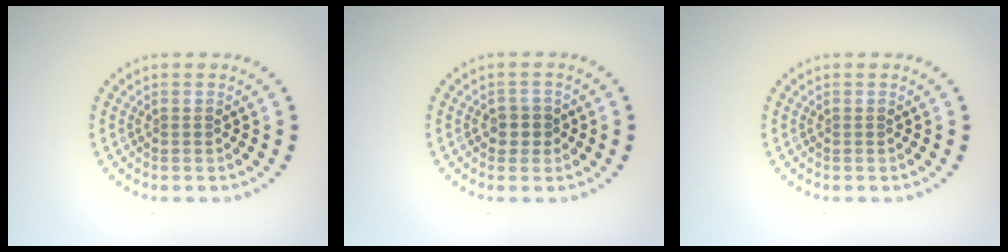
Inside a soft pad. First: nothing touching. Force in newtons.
{"total": 1.7, "press": 1.5, "slide": 0.7}
{"total": 0.0}